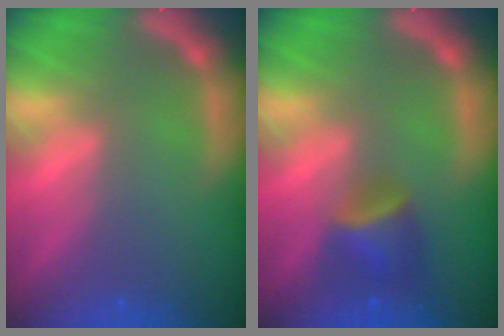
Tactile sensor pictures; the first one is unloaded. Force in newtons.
{"total": 3.4}